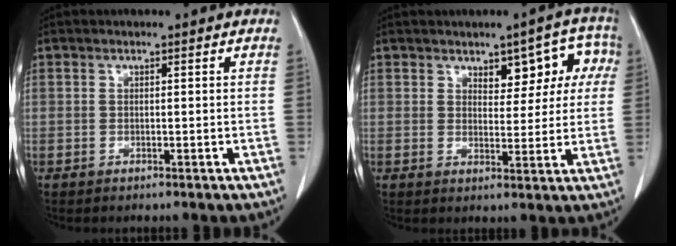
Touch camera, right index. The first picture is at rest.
{"total": 7.0, "force": [2.7, 3.7, 5.3], "torque": [-0.045, 0.024, 0.035]}